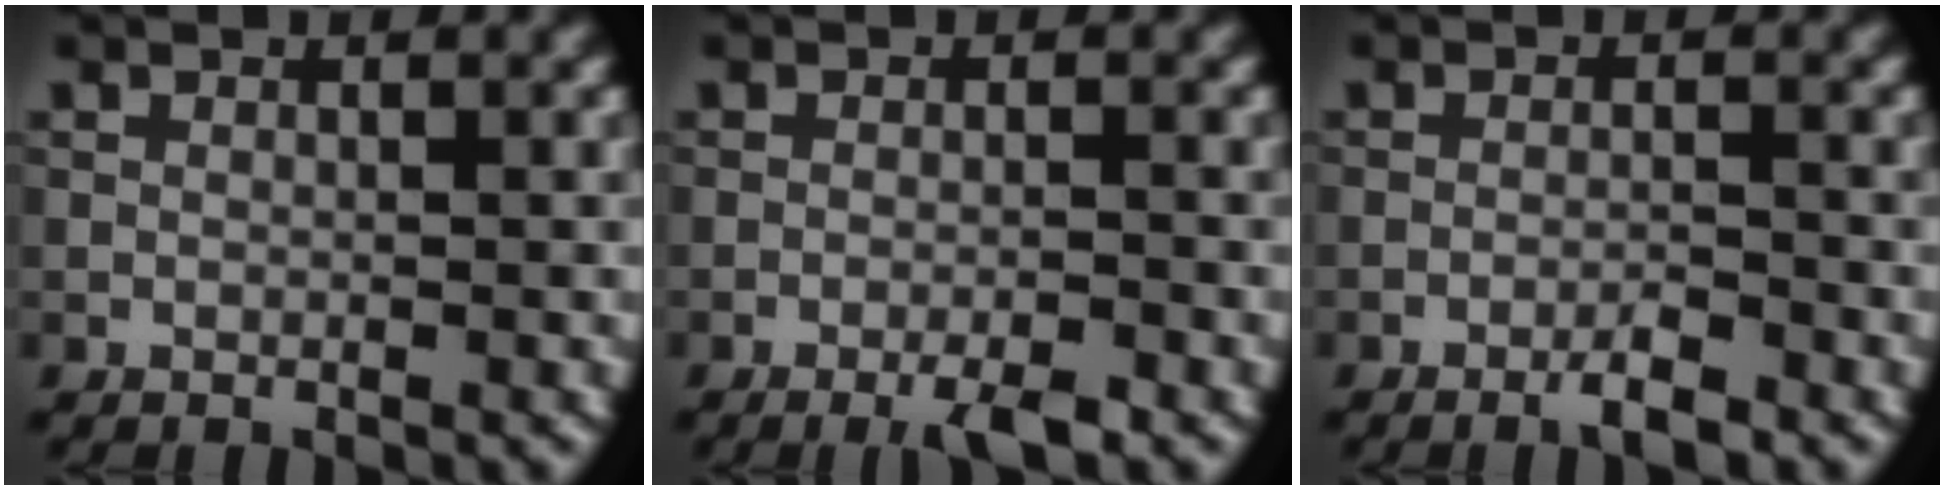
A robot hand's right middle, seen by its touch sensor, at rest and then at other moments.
{"total": 2.9, "force": [-2.0, 0.3, 2.1], "torque": [-0.036, 0.001, -0.037]}
{"total": 2.0, "force": [-1.4, 0.2, 1.5], "torque": [-0.023, 0.002, -0.027]}